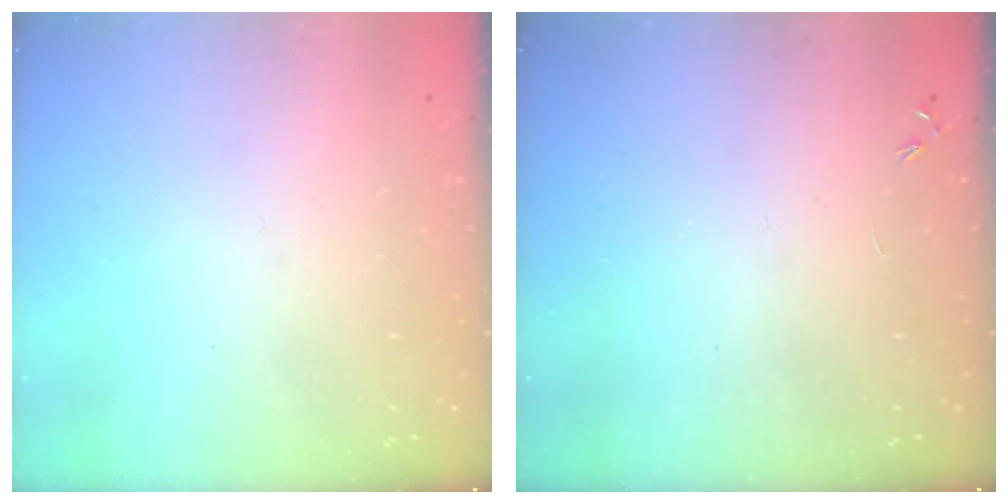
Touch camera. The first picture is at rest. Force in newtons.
{"total": 0.0}